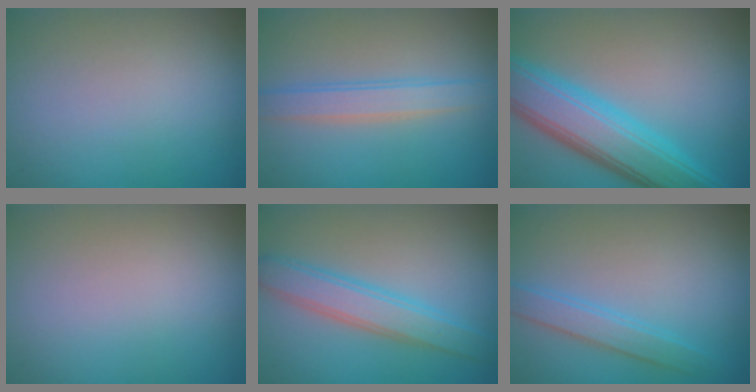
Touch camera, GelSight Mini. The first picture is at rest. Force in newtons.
{"total": 2.5, "press": 2.5, "slide": 0.1}
{"total": 7.5, "press": 7.5, "slide": 0.2}
{"total": 0.0}
{"total": 3.7, "press": 3.7, "slide": 0.1}
{"total": 2.3, "press": 2.3, "slide": 0.1}